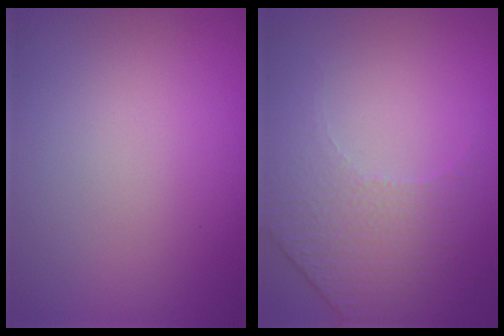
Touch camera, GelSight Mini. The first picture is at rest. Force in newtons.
{"total": 4.7, "press": 3.1, "slide": 3.5}